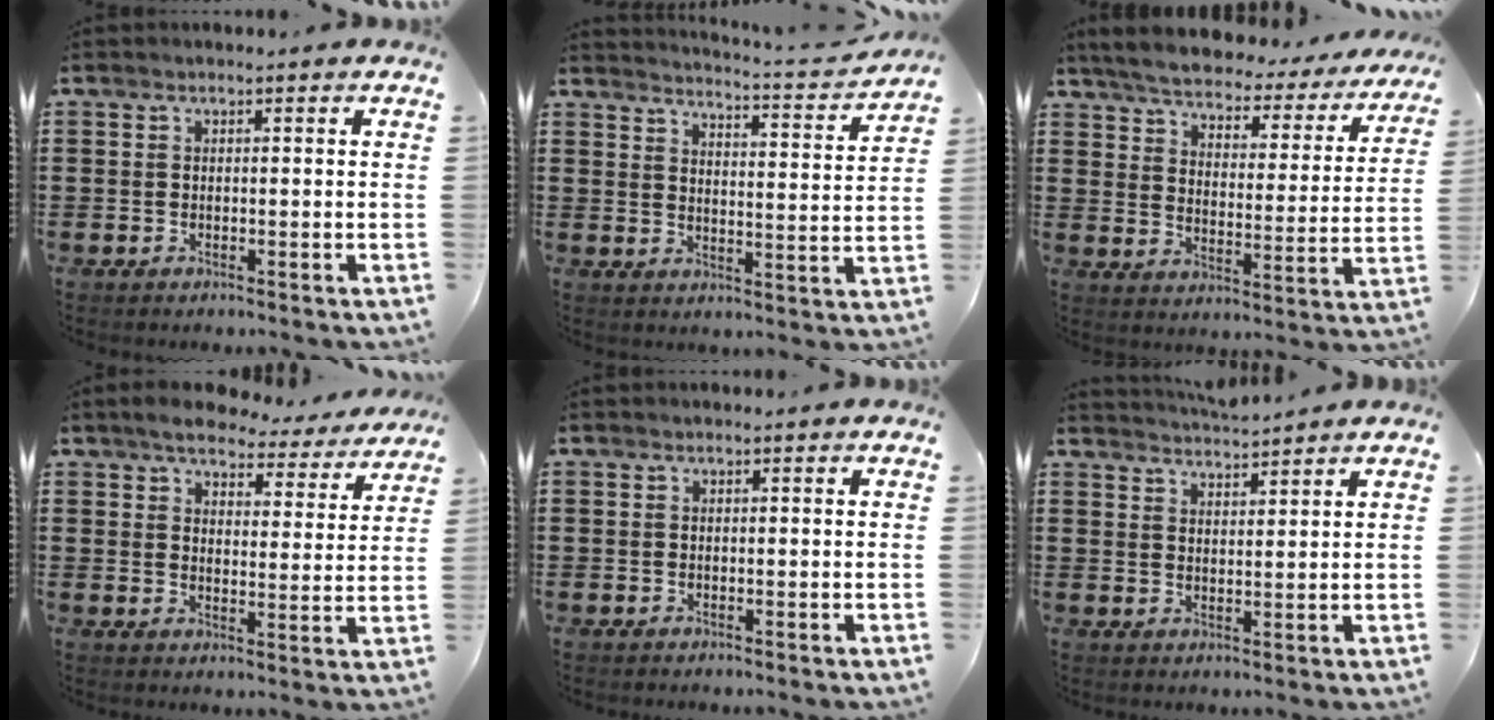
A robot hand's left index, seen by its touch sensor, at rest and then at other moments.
{"total": 2.8, "force": [2.7, -0.5, 0.8], "torque": [-0.028, -0.036, 0.034]}
{"total": 3.9, "force": [3.8, 0.5, 1.1], "torque": [-0.046, -0.032, 0.057]}
{"total": 5.7, "force": [5.3, 1.2, 1.7], "torque": [-0.048, -0.026, 0.091]}
{"total": 0.0}
{"total": 3.0, "force": [3.0, -0.4, 0.1], "torque": [-0.011, -0.011, 0.055]}